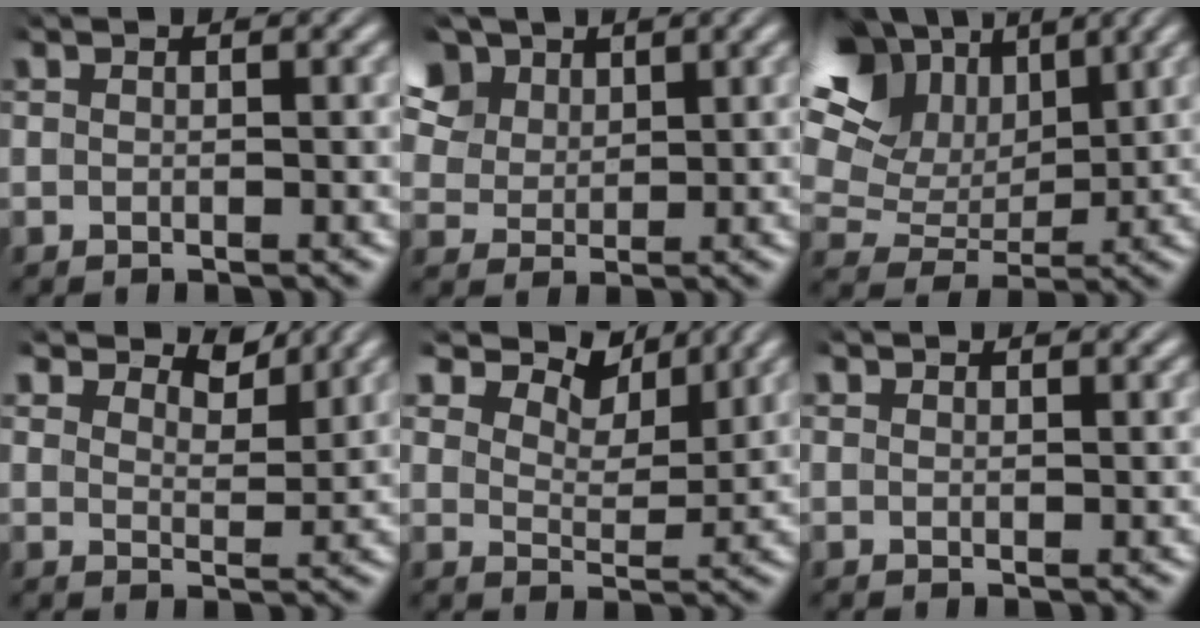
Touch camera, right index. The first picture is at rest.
{"total": 8.3, "force": [4.1, 6.0, 4.0], "torque": [-0.097, -0.005, 0.071]}
{"total": 13.9, "force": [4.8, 10.2, 8.2], "torque": [-0.145, 0.002, 0.073]}
{"total": 3.6, "force": [3.3, 0.4, 1.2], "torque": [-0.018, -0.008, 0.057]}
{"total": 7.0, "force": [5.4, 2.8, 3.4], "torque": [-0.061, -0.001, 0.088]}
{"total": 1.0, "force": [1.0, -0.4, -0.1], "torque": [0.010, -0.002, 0.021]}